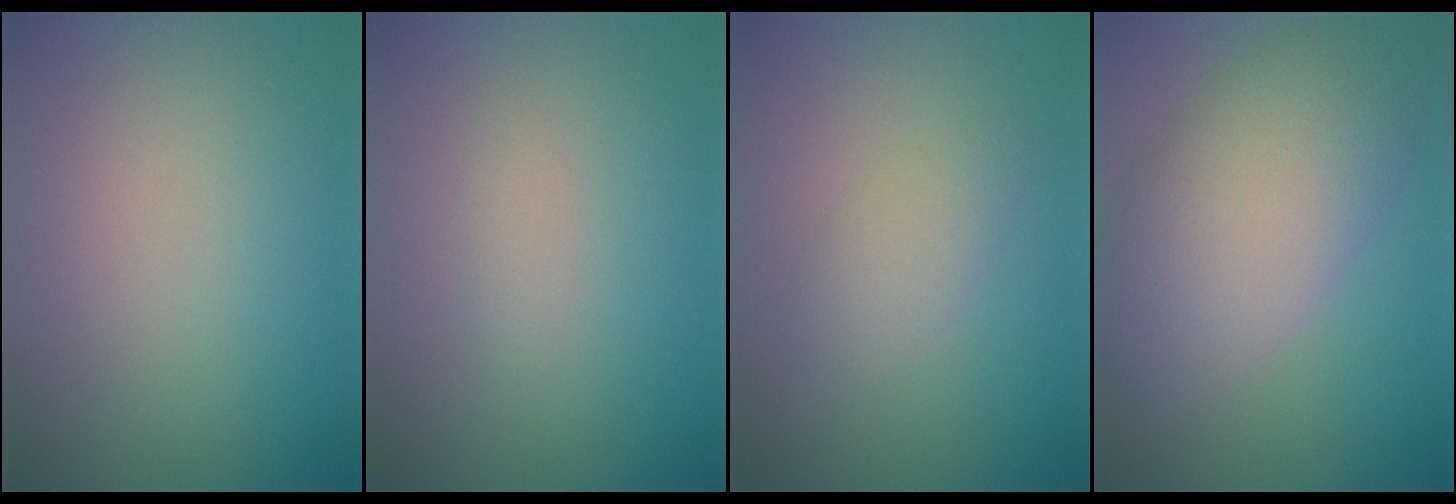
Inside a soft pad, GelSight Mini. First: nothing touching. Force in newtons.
{"total": 0.9, "press": 0.9, "slide": 0.0}
{"total": 2.1, "press": 2.1, "slide": 0.0}
{"total": 9.2, "press": 9.2, "slide": 0.5}